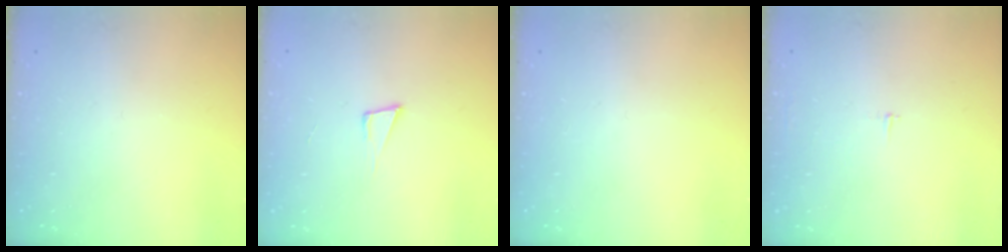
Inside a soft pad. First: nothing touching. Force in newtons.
{"total": 5.7, "press": 4.5, "slide": 3.4}
{"total": 0.0}
{"total": 2.1, "press": 2.1, "slide": 0.2}